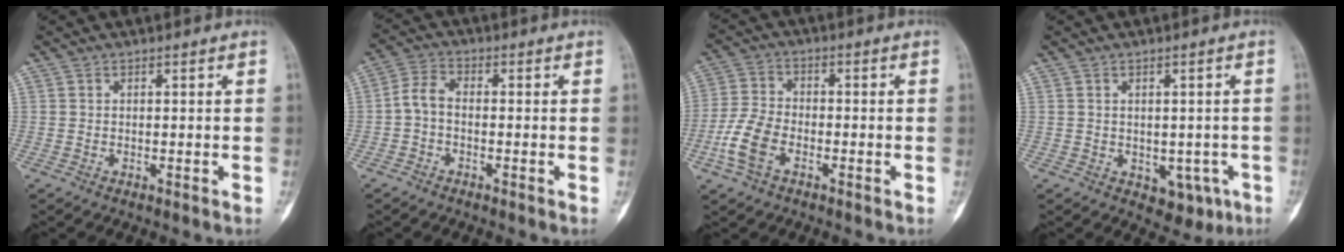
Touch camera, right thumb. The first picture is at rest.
{"total": 4.2, "force": [-1.0, 2.5, 3.3], "torque": [-0.065, 0.017, -0.032]}
{"total": 8.1, "force": [-3.2, 4.9, 5.6], "torque": [-0.124, 0.017, -0.069]}
{"total": 5.6, "force": [-1.6, 4.0, 3.7], "torque": [-0.018, 0.006, -0.009]}